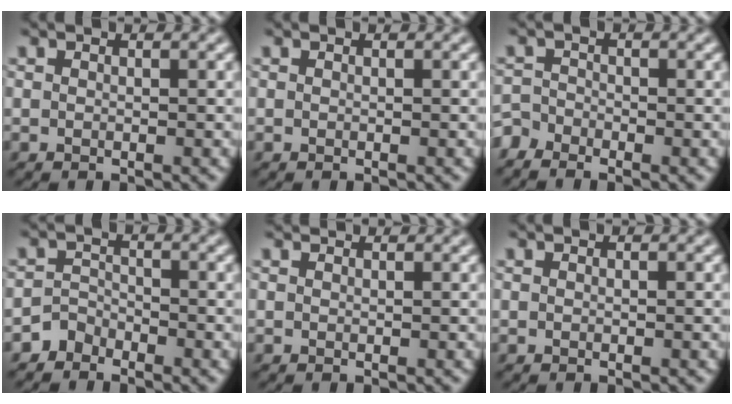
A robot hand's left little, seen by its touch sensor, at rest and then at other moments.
{"total": 0.0}
{"total": 2.5, "force": [-2.1, 1.2, 0.5], "torque": [-0.015, -0.001, -0.046]}
{"total": 1.8, "force": [-1.6, 0.8, -0.1], "torque": [0.008, 0.013, -0.032]}
{"total": 0.9, "force": [0.9, 0.1, 0.1], "torque": [-0.008, 0.007, 0.017]}
{"total": 0.0}